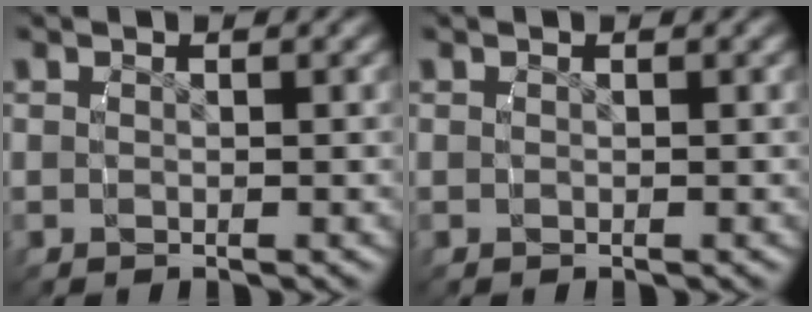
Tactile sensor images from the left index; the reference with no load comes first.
{"total": 0.0}